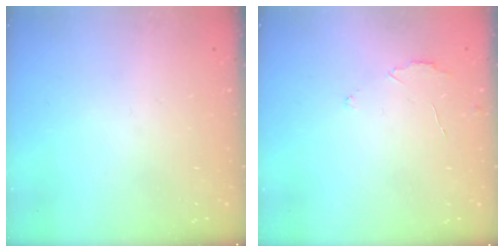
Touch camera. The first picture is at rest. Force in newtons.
{"total": 2.6, "press": 2.6, "slide": 0.2}